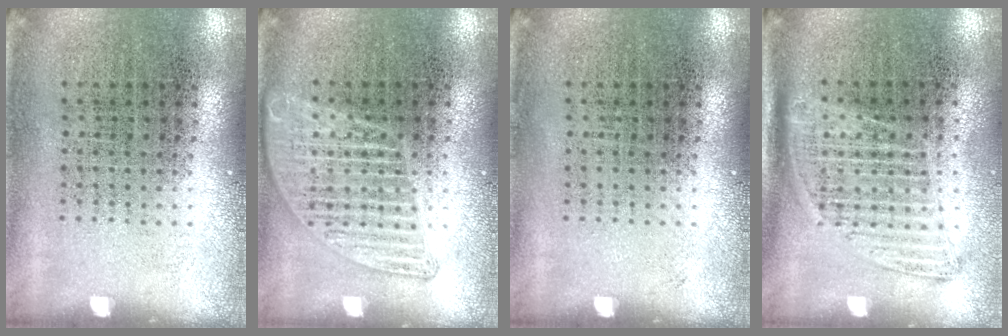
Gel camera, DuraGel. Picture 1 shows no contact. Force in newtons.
{"total": 1.3, "press": 1.3, "slide": 0.1}
{"total": 0.0}
{"total": 1.4, "press": 1.2, "slide": 0.7}